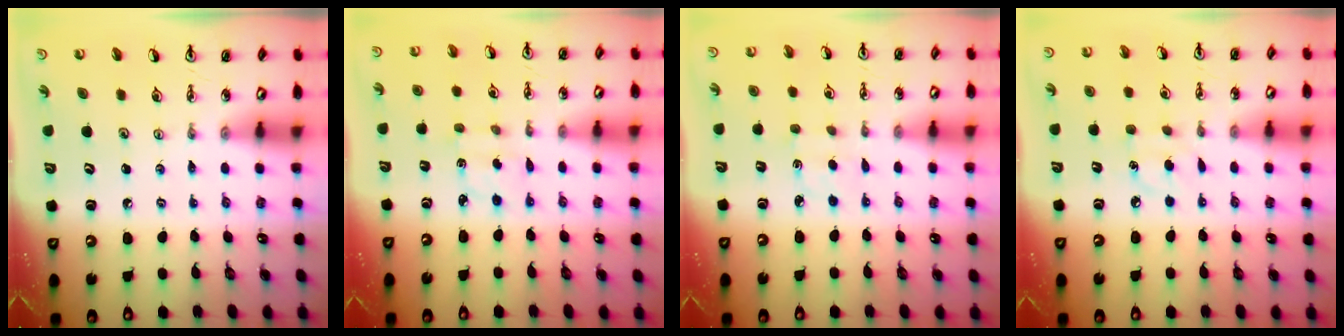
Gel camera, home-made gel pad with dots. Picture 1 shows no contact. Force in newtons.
{"total": 2.4, "press": 2.4, "slide": 0.6}
{"total": 2.3, "press": 2.3, "slide": 0.4}
{"total": 7.1, "press": 7.0, "slide": 0.7}